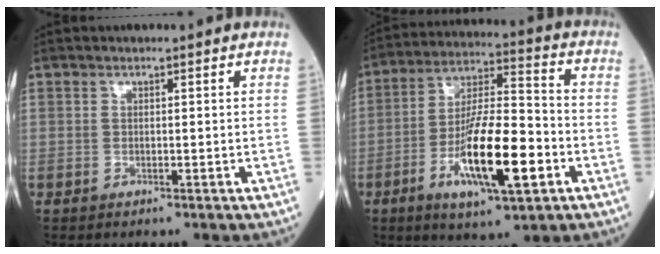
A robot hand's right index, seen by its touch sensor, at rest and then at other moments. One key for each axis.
{"total": 15.4, "fx": -5.2, "fy": 3.1, "fz": 14.1, "tx": -0.263, "ty": -0.008, "tz": -0.086}